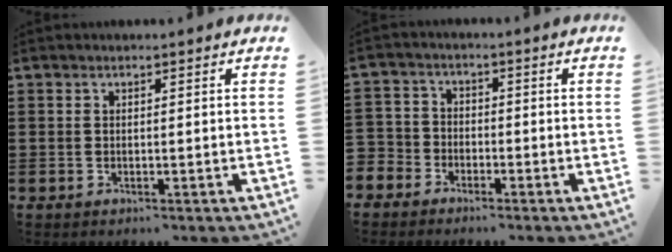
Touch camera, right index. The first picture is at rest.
{"total": 3.5, "force": [-2.6, 2.3, -0.1], "torque": [-0.028, 0.001, -0.064]}